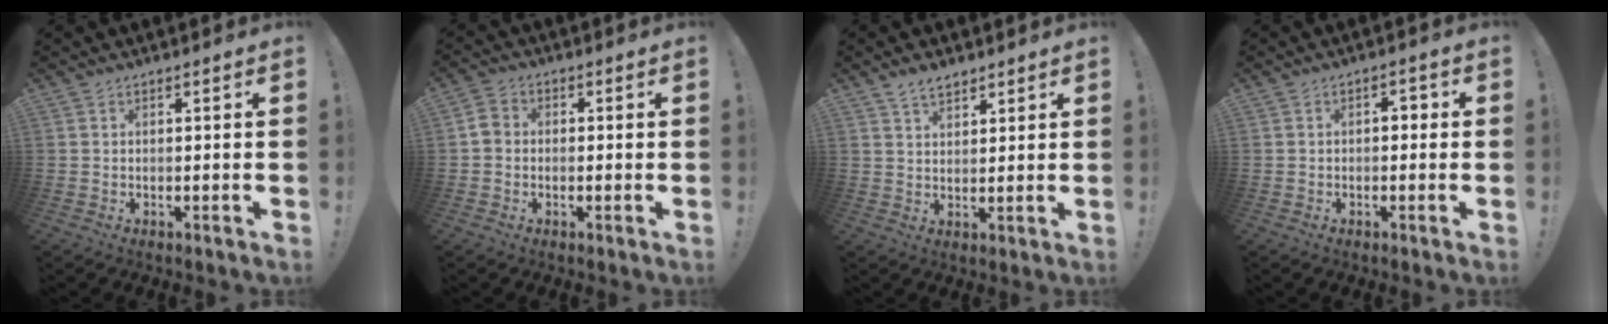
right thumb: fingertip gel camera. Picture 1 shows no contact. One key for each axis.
{"total": 4.0, "fx": -1.0, "fy": 3.4, "fz": 1.9, "tx": -0.046, "ty": 0.019, "tz": -0.016}
{"total": 4.8, "fx": 3.7, "fy": 2.5, "fz": 1.8, "tx": -0.024, "ty": -0.018, "tz": 0.068}
{"total": 2.4, "fx": -0.8, "fy": 1.5, "fz": 1.7, "tx": -0.025, "ty": 0.007, "tz": -0.018}